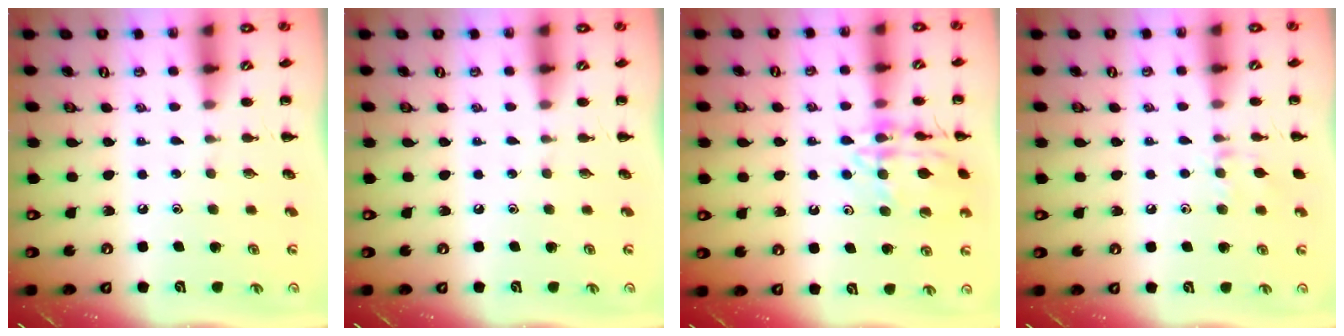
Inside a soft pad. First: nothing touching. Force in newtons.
{"total": 0.0}
{"total": 14.2, "press": 14.1, "slide": 1.4}
{"total": 6.5, "press": 6.4, "slide": 1.3}